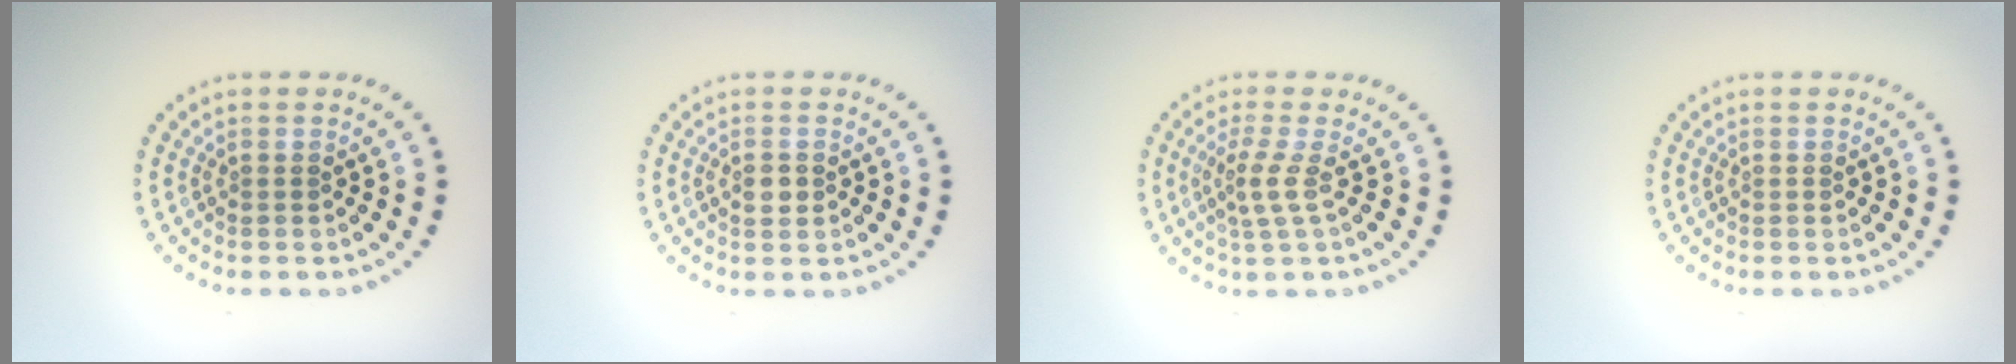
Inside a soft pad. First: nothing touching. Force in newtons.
{"total": 1.2, "press": 1.1, "slide": 0.4}
{"total": 2.3, "press": 1.6, "slide": 1.6}
{"total": 0.0}